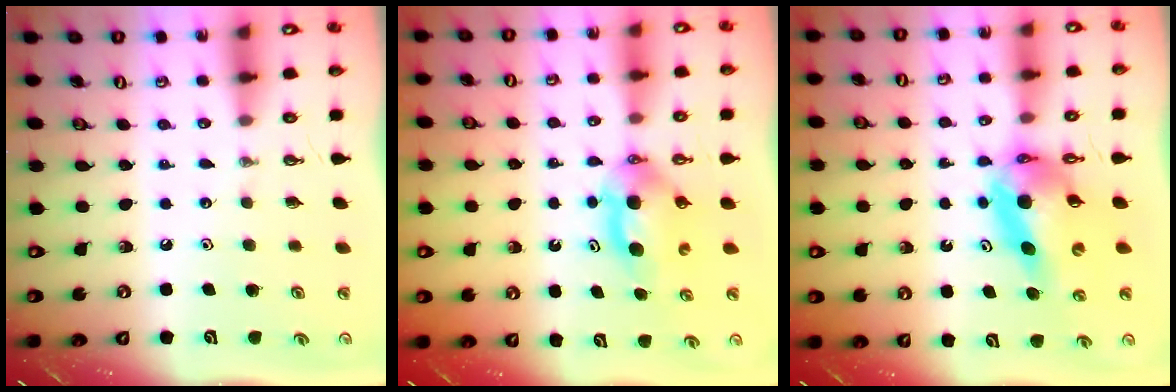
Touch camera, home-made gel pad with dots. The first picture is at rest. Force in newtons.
{"total": 7.1, "press": 5.1, "slide": 5.0}
{"total": 10.9, "press": 10.9, "slide": 1.1}